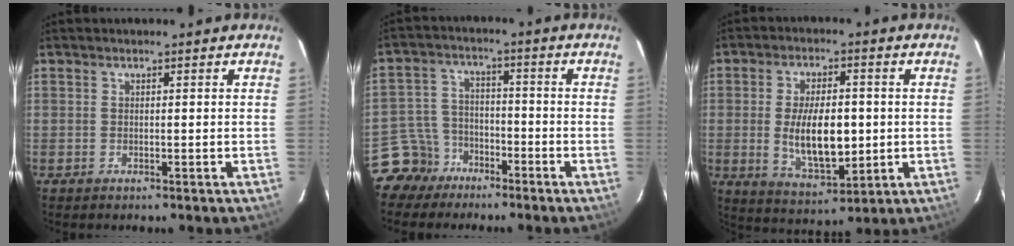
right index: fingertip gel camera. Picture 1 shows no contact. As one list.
[{"total": 7.5, "force": [-5.5, 5.1, 0.3], "torque": [-0.026, 0.025, -0.103]}, {"total": 12.1, "force": [-0.8, 5.5, 10.7], "torque": [-0.200, -0.012, -0.002]}]